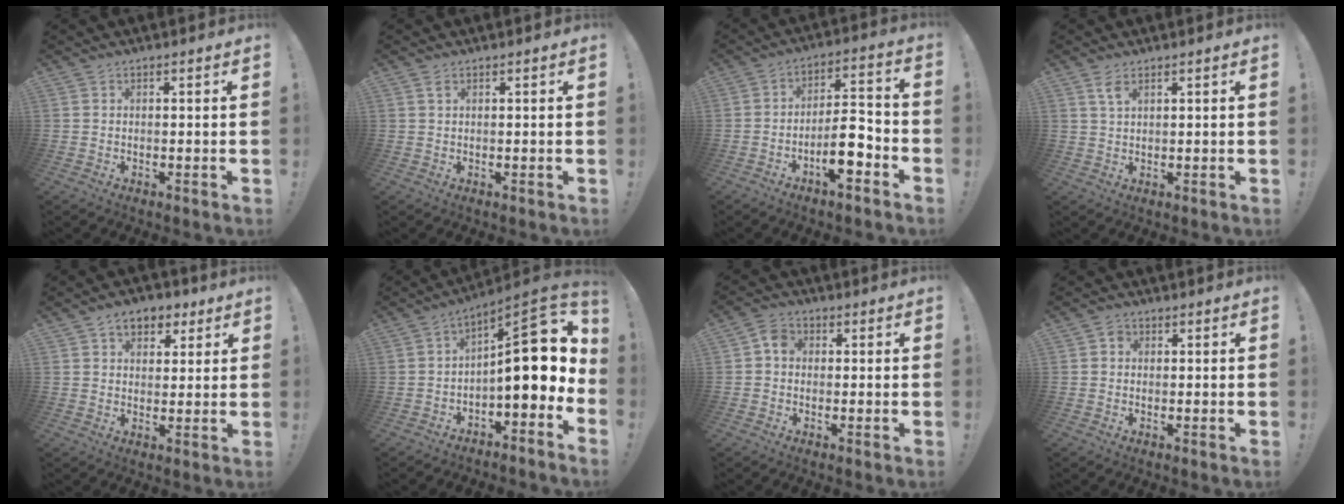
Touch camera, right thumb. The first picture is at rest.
{"total": 1.3, "force": [0.7, 0.6, 1.0], "torque": [-0.020, 0.002, 0.012]}
{"total": 10.8, "force": [-5.3, 3.8, 8.6], "torque": [-0.135, 0.029, -0.092]}
{"total": 3.6, "force": [2.0, 1.5, 2.6], "torque": [-0.054, -0.002, 0.036]}
{"total": 7.6, "force": [3.8, 5.4, 3.8], "torque": [-0.047, -0.009, 0.069]}
{"total": 16.9, "force": [1.3, 6.6, 15.5], "torque": [-0.212, -0.007, 0.026]}
{"total": 4.4, "force": [0.1, 3.5, 2.7], "torque": [-0.049, 0.014, 0.003]}
{"total": 1.8, "force": [0.1, 1.6, 0.9], "torque": [-0.016, 0.005, 0.001]}